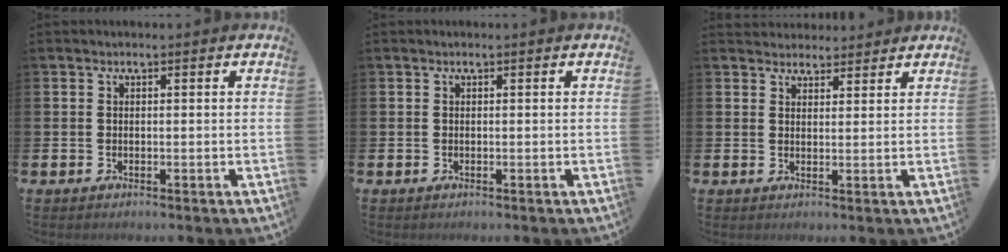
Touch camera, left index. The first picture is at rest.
{"total": 0.0}
{"total": 3.1, "force": [2.9, 1.0, -0.3], "torque": [0.004, -0.011, 0.054]}